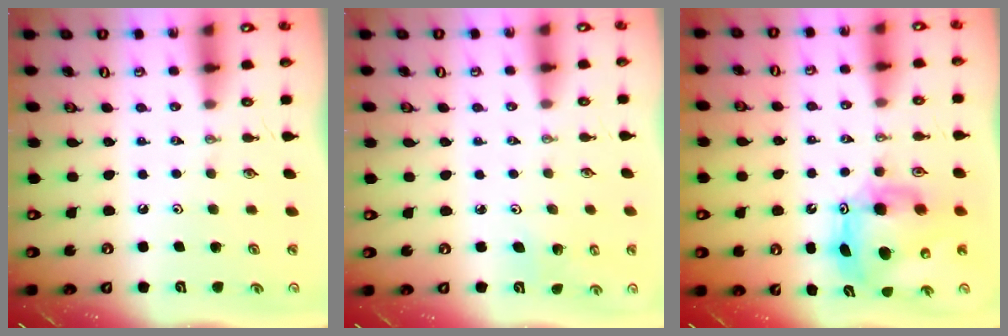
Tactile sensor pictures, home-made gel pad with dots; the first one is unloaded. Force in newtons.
{"total": 2.8, "press": 2.8, "slide": 0.3}
{"total": 11.8, "press": 11.8, "slide": 0.5}